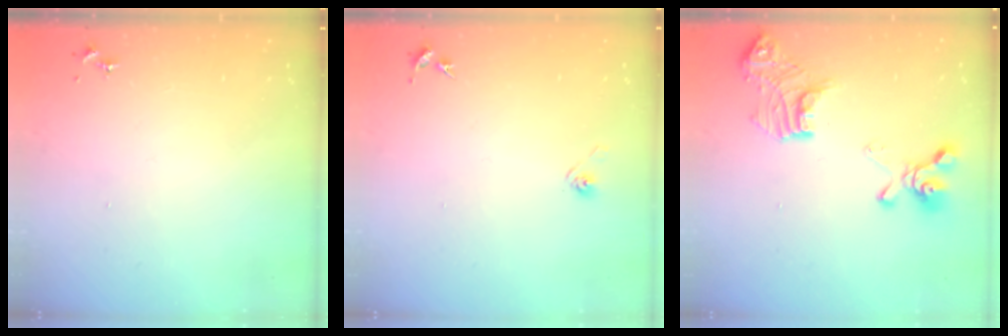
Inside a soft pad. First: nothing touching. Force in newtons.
{"total": 2.9, "press": 2.6, "slide": 1.4}
{"total": 18.7, "press": 18.6, "slide": 1.6}